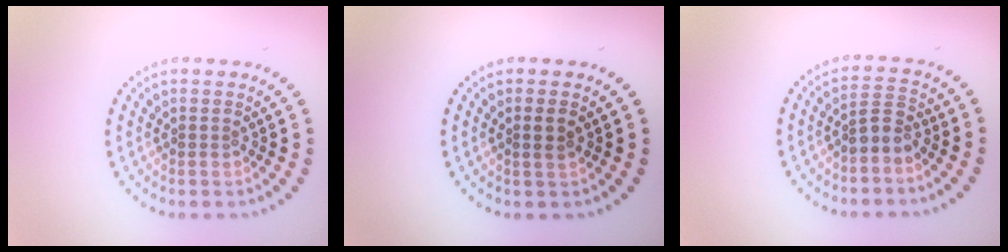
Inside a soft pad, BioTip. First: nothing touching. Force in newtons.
{"total": 1.1, "press": 1.0, "slide": 0.4}
{"total": 1.9, "press": 1.6, "slide": 1.1}